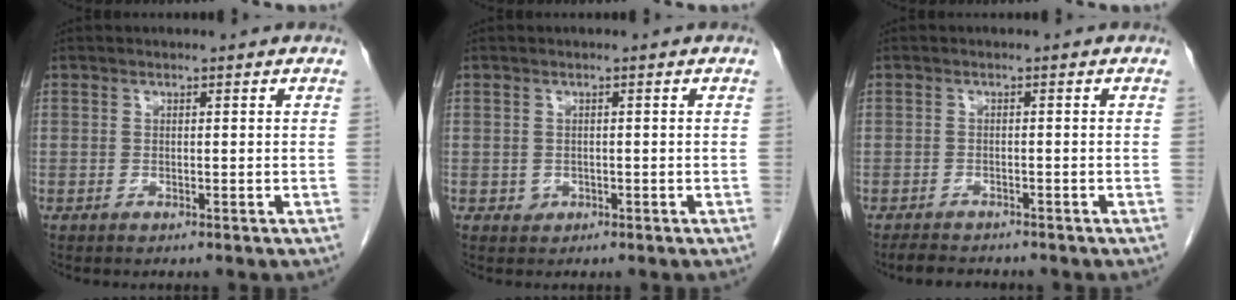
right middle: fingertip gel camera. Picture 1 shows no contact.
{"total": 0.8, "force": [-0.2, 0.7, 0.2], "torque": [-0.002, 0.002, -0.001]}
{"total": 3.4, "force": [-3.1, 0.9, 1.0], "torque": [-0.023, -0.010, -0.048]}